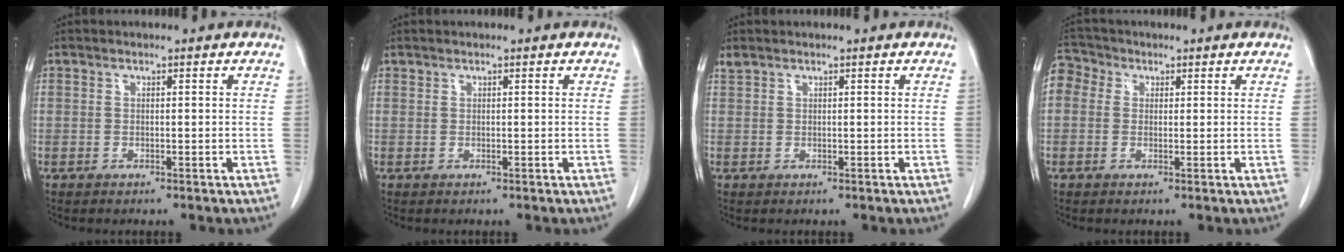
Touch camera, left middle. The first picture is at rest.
{"total": 0.0}
{"total": 0.7, "force": [0.7, 0.1, 0.1], "torque": [-0.010, 0.007, 0.019]}
{"total": 6.5, "force": [2.1, 5.6, 2.7], "torque": [-0.069, 0.032, 0.036]}